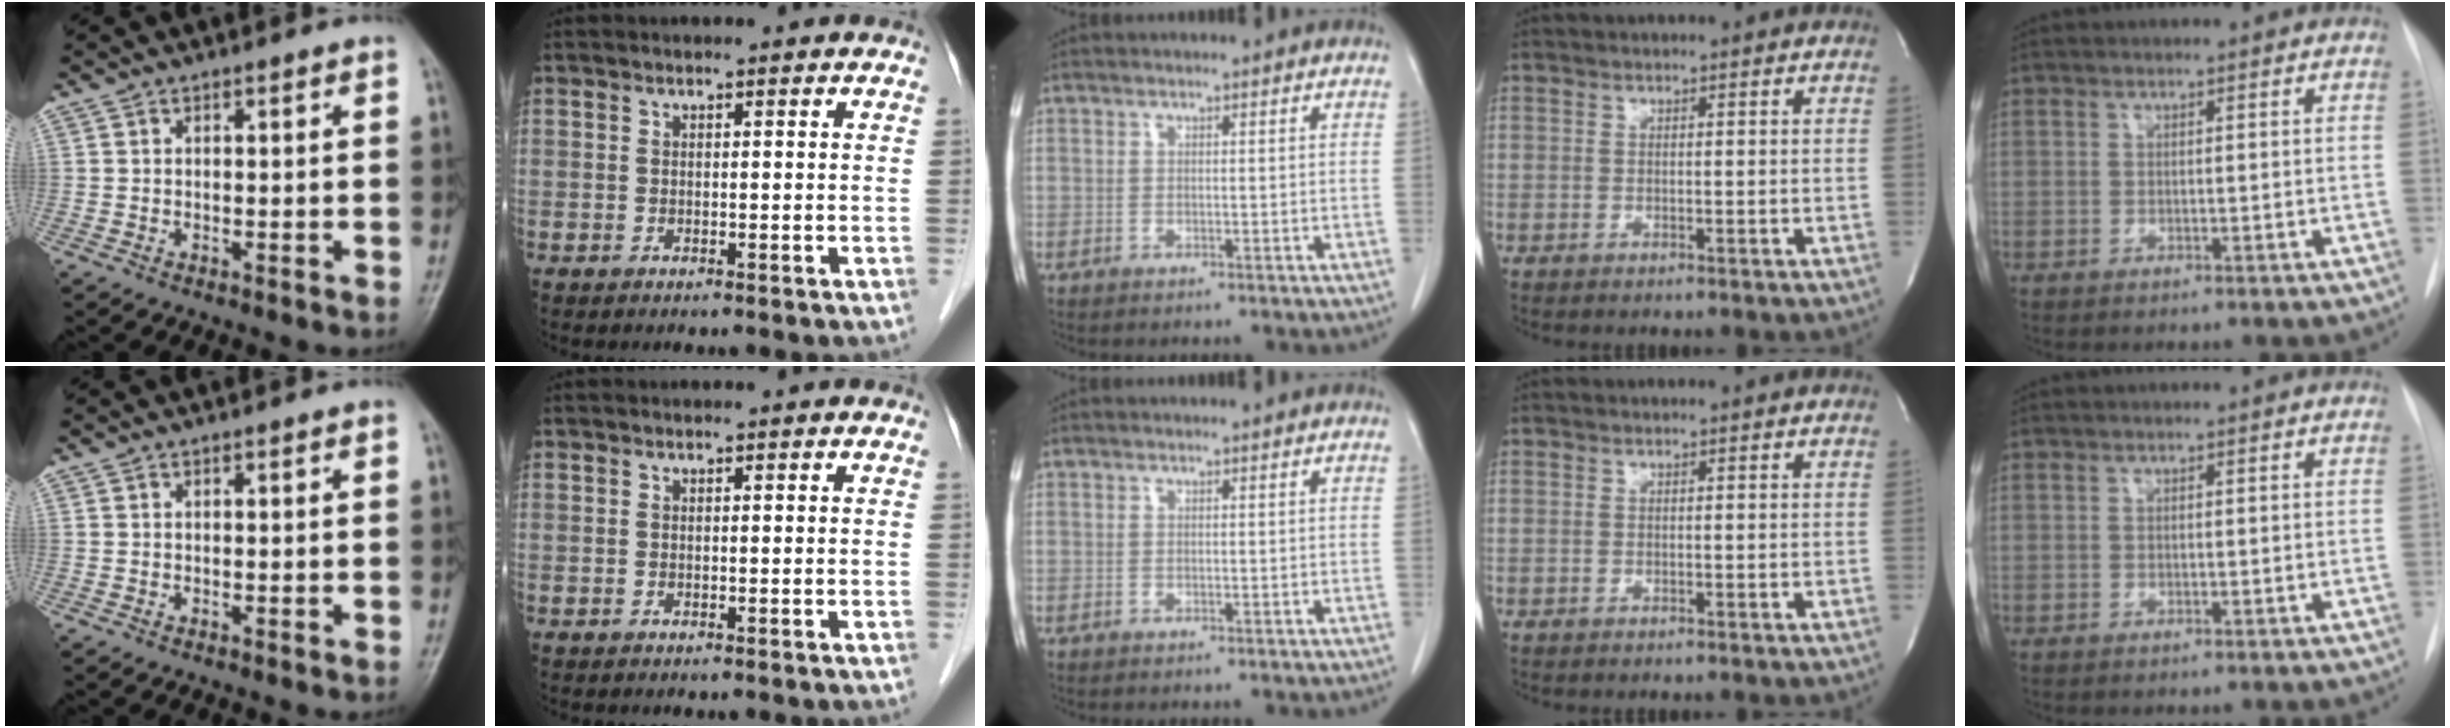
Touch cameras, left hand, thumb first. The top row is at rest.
{}